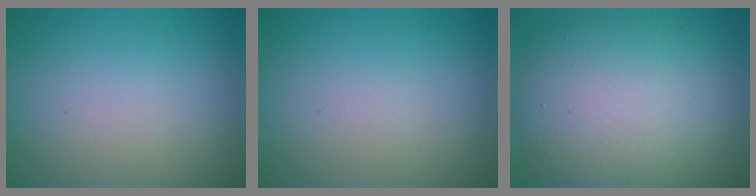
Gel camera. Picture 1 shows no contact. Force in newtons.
{"total": 0.0}
{"total": 10.1, "press": 10.1, "slide": 0.6}